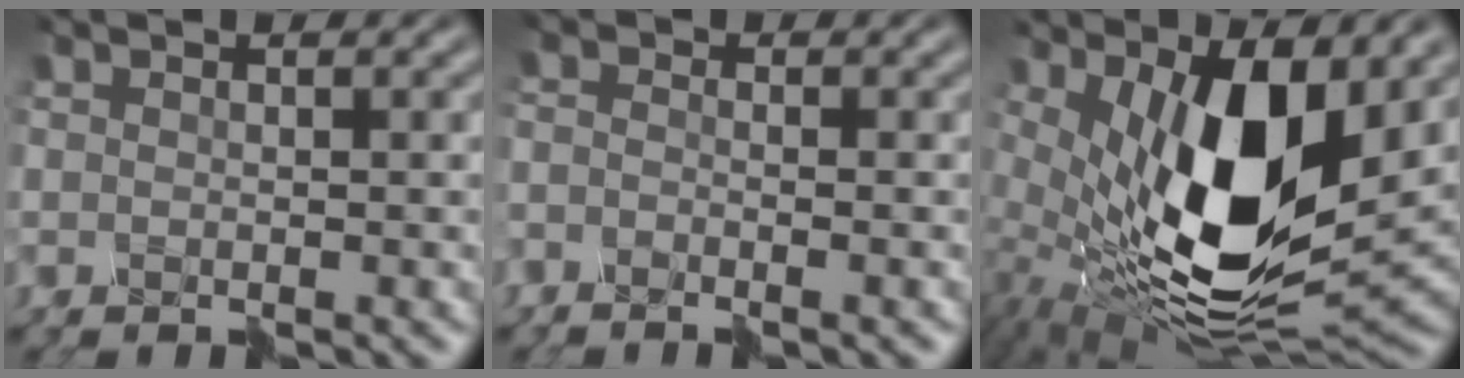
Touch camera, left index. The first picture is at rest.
{"total": 2.6, "force": [-2.6, -0.2, -0.2], "torque": [0.007, -0.002, -0.040]}
{"total": 10.7, "force": [0.0, 4.7, 9.6], "torque": [-0.187, -0.036, 0.009]}